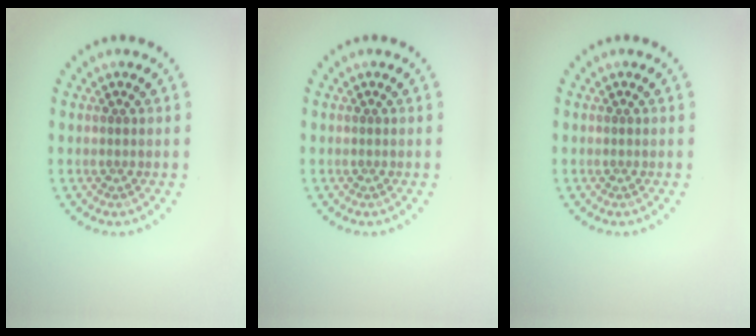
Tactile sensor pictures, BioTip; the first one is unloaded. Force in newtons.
{"total": 0.0}
{"total": 0.0}